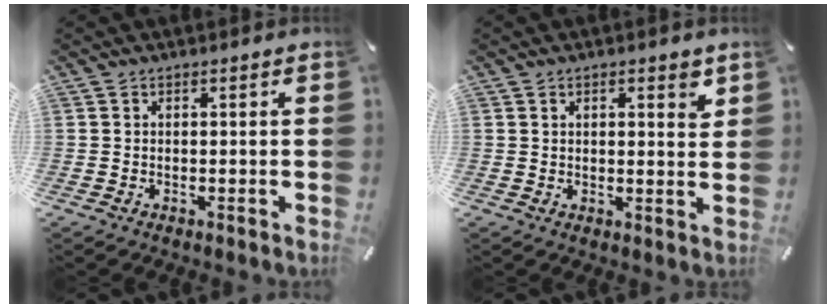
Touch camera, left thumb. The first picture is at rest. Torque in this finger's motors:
{"motor_torque": [0.13, -0.37, 0.13, 0.07, 0.00]}